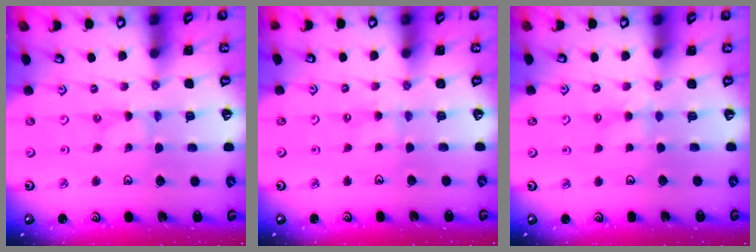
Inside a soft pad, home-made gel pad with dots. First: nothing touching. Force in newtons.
{"total": 2.8, "press": 2.8, "slide": 0.3}
{"total": 3.9, "press": 3.9, "slide": 0.6}